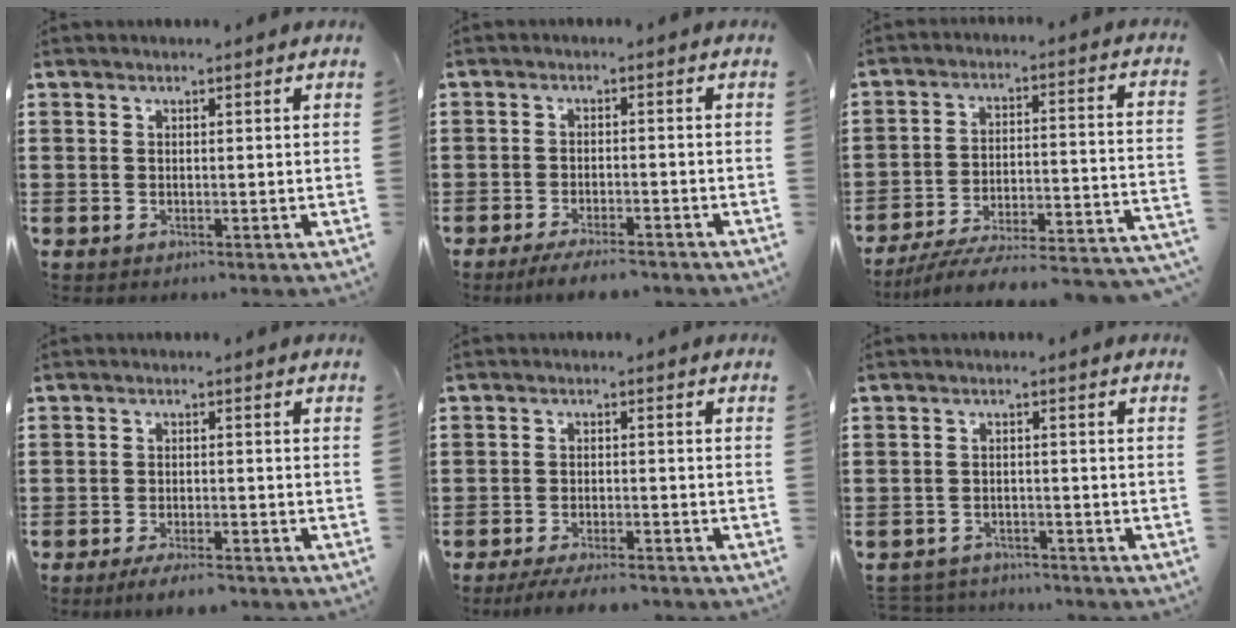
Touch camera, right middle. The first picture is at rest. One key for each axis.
{"total": 3.7, "fx": -3.4, "fy": 0.3, "fz": 1.5, "tx": -0.032, "ty": -0.005, "tz": -0.066}
{"total": 6.4, "fx": -5.6, "fy": 0.1, "fz": 3.0, "tx": -0.048, "ty": -0.014, "tz": -0.114}
{"total": 3.1, "fx": -2.7, "fy": 0.3, "fz": 1.5, "tx": -0.033, "ty": -0.004, "tz": -0.052}
{"total": 3.6, "fx": -3.3, "fy": 0.2, "fz": 1.5, "tx": -0.031, "ty": -0.005, "tz": -0.064}
{"total": 2.3, "fx": -2.3, "fy": 0.2, "fz": -0.2, "tx": -0.005, "ty": -0.004, "tz": -0.051}